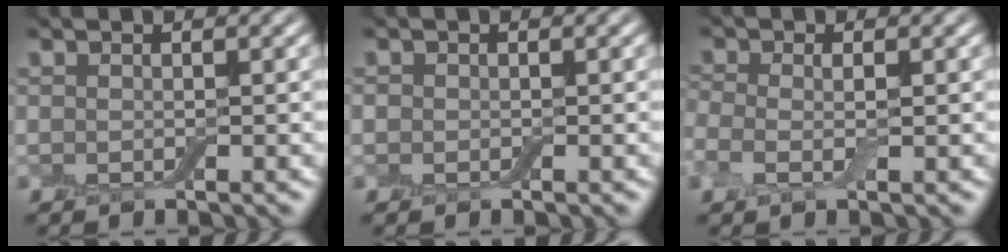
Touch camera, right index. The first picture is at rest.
{"total": 0.6, "force": [-0.2, 0.5, 0.1], "torque": [0.001, -0.001, -0.004]}
{"total": 2.1, "force": [-0.1, 0.9, 1.8], "torque": [-0.042, 0.001, -0.009]}